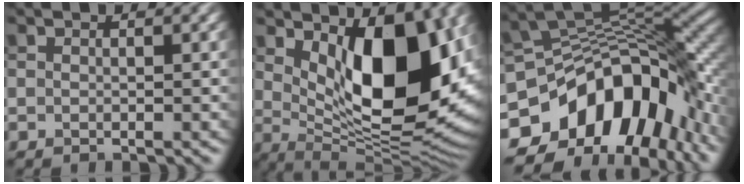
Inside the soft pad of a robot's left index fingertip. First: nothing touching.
{"total": 14.0, "force": [2.9, 6.7, 11.9], "torque": [-0.142, -0.020, 0.053]}
{"total": 15.4, "force": [-6.9, 8.8, 10.5], "torque": [-0.169, 0.002, -0.120]}